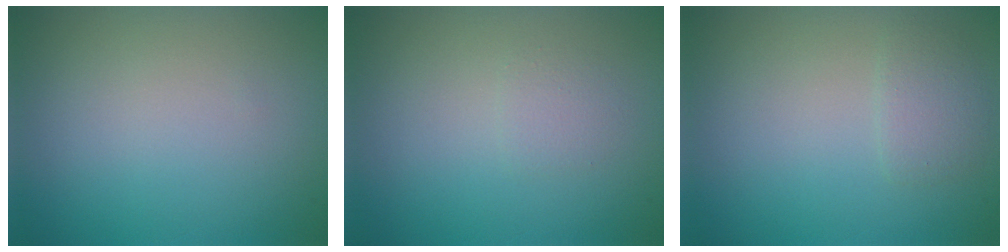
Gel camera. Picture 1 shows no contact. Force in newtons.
{"total": 1.0, "press": 1.0, "slide": 0.1}
{"total": 1.5, "press": 1.5, "slide": 0.0}